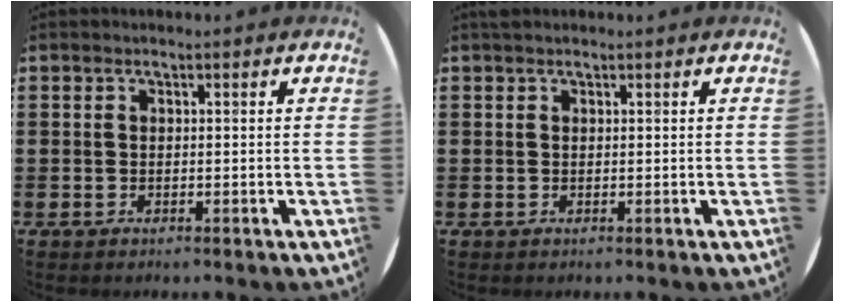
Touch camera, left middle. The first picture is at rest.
{"total": 0.5, "force": [0.5, 0.1, 0.0], "torque": [-0.001, 0.002, 0.010]}